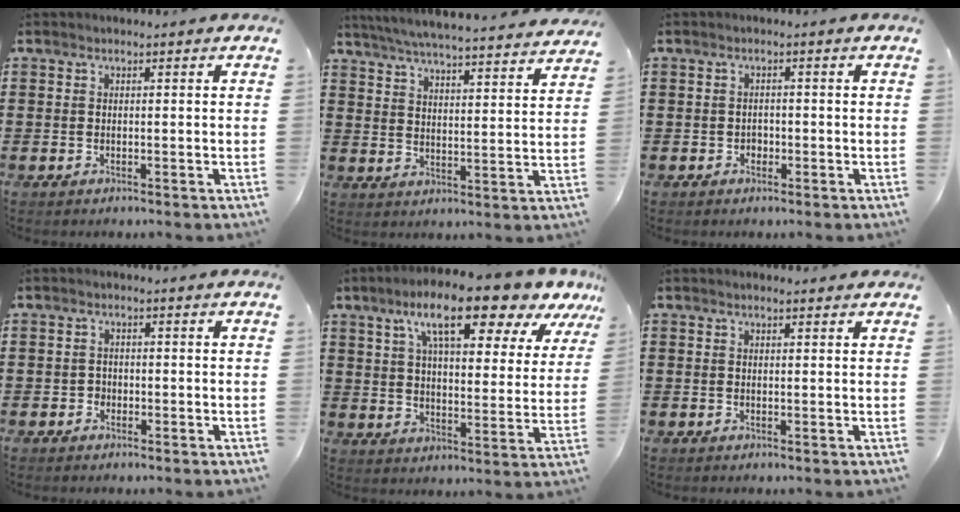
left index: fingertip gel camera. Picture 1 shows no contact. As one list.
[{"total": 5.5, "force": [5.3, -0.6, 1.6], "torque": [-0.054, -0.040, 0.088]}, {"total": 1.0, "force": [-0.4, 0.9, 0.1], "torque": [-0.007, 0.003, -0.012]}, {"total": 1.1, "force": [-0.5, 1.0, 0.0], "torque": [-0.005, 0.003, -0.013]}, {"total": 13.7, "force": [9.4, 2.9, 9.6], "torque": [-0.172, -0.032, 0.153]}, {"total": 1.0, "force": [0.8, 0.3, 0.5], "torque": [-0.012, 0.003, 0.013]}]